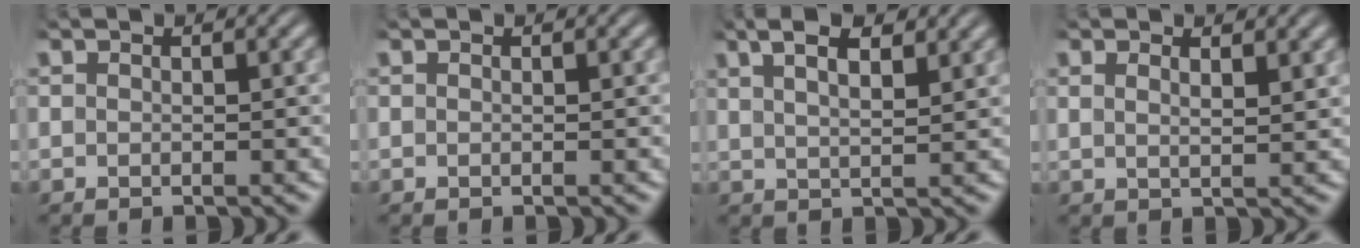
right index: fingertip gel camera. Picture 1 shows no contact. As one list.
[{"total": 0.0}, {"total": 5.4, "force": [3.6, 2.0, 3.4], "torque": [-0.041, 0.019, 0.052]}, {"total": 1.5, "force": [1.2, 0.0, 0.8], "torque": [-0.012, -0.005, 0.026]}]